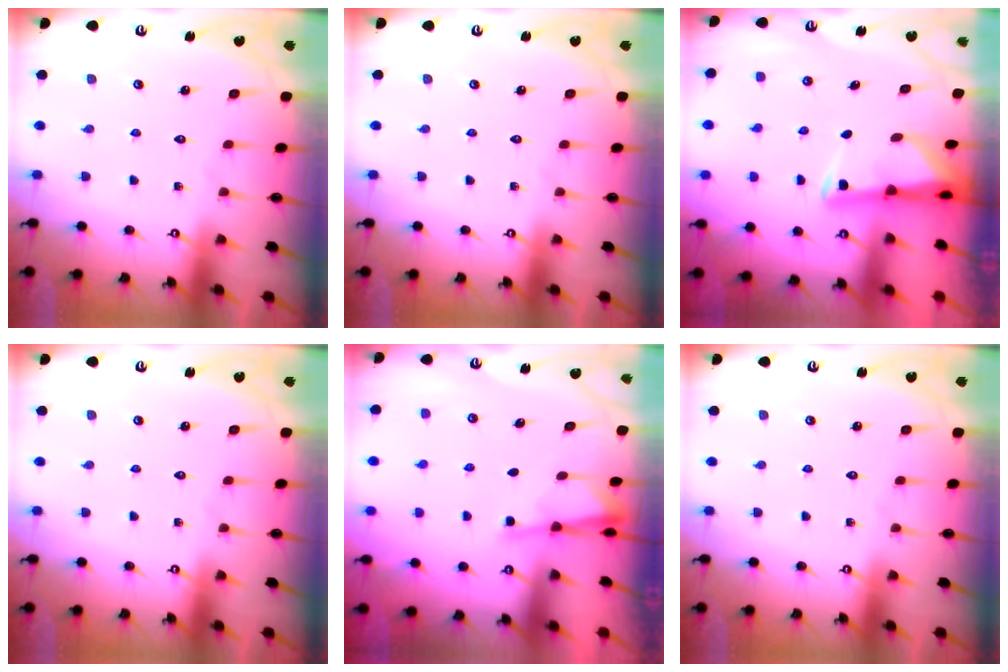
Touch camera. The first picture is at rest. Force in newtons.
{"total": 0.0}
{"total": 2.8, "press": 2.7, "slide": 0.6}
{"total": 0.0}
{"total": 1.9, "press": 1.9, "slide": 0.3}
{"total": 0.0}